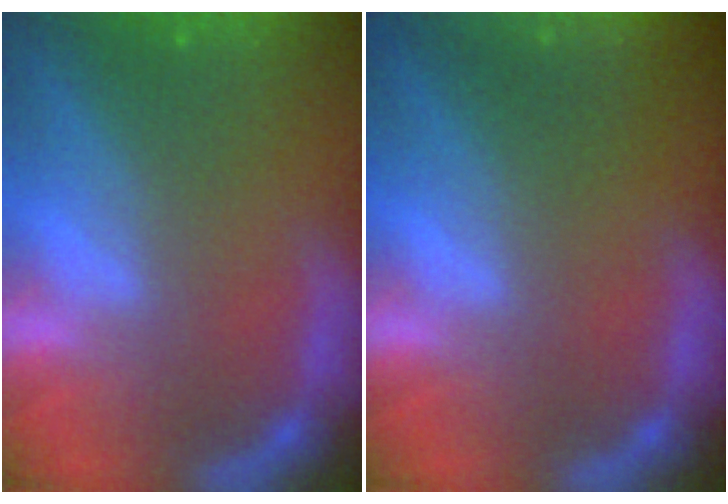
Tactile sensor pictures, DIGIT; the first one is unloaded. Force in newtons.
{"total": 8.0}